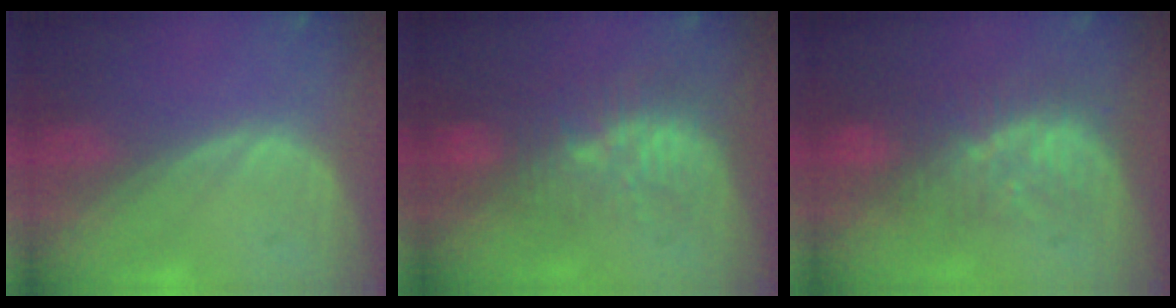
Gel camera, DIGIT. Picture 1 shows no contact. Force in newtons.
{"total": 9.3, "press": 8.6, "slide": 3.7}
{"total": 8.3, "press": 7.7, "slide": 3.0}